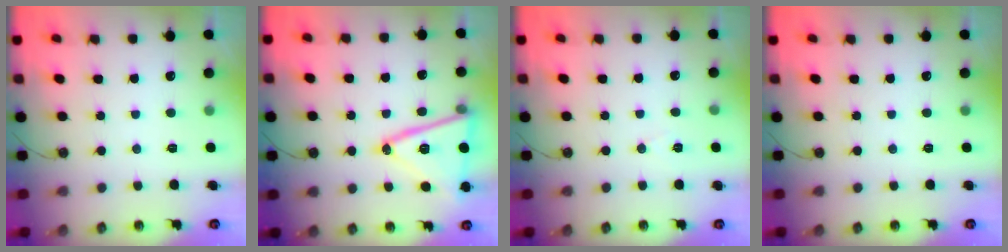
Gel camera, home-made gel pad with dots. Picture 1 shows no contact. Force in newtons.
{"total": 18.5, "press": 18.2, "slide": 3.2}
{"total": 5.3, "press": 3.0, "slide": 4.4}
{"total": 0.0}